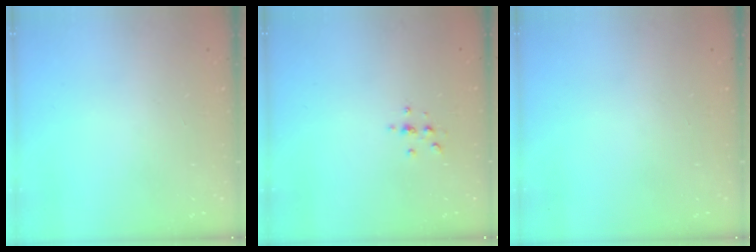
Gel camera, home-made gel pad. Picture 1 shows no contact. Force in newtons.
{"total": 2.2, "press": 2.1, "slide": 0.2}
{"total": 0.0}